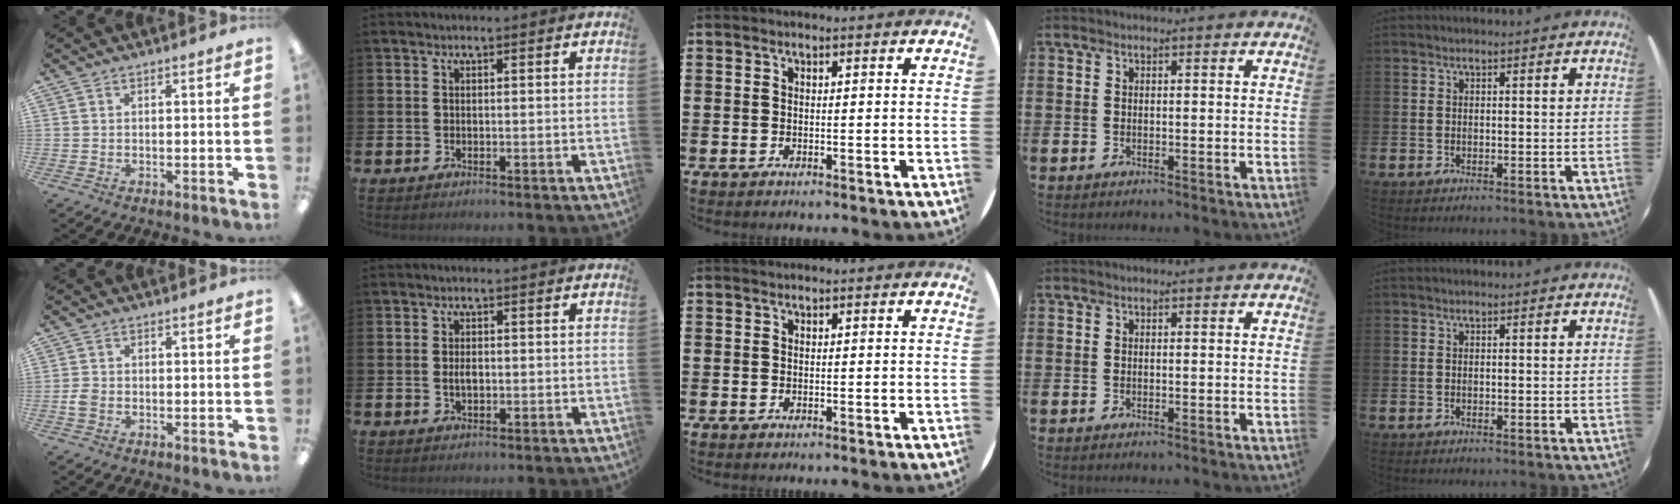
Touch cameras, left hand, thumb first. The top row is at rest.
{"thumb": {"total": 2.5, "force": [-0.6, 1.8, 1.6], "torque": [-0.027, 0.006, -0.011]}, "index": {"total": 1.6, "force": [-0.1, 0.8, 1.3], "torque": [-0.023, 0.003, -0.003]}}